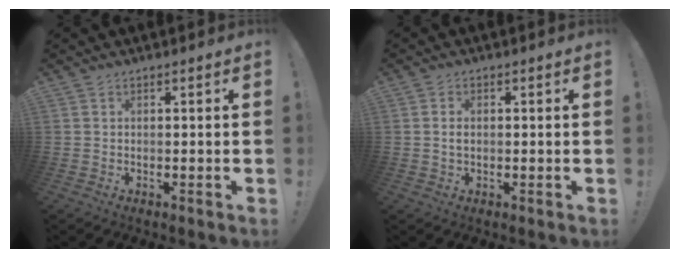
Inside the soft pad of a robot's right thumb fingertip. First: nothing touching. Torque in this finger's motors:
{"motor_torque": [-0.30, 0.12, -0.18, 0.13, -0.07]}